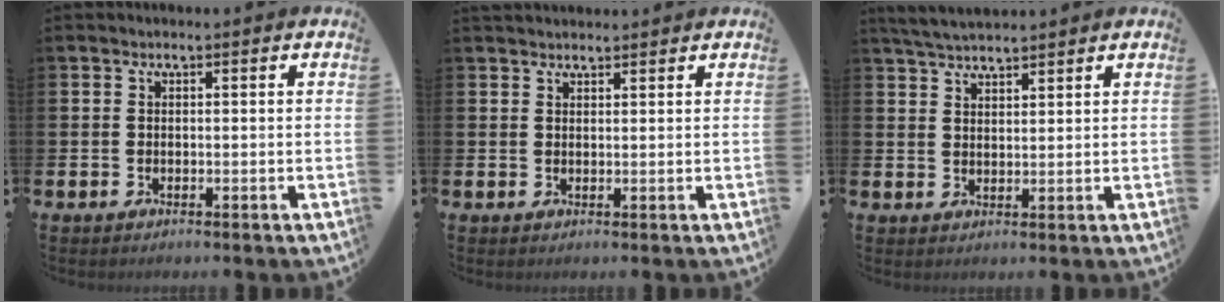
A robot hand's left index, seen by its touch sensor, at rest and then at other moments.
{"total": 1.6, "force": [1.6, 0.4, 0.0], "torque": [0.007, -0.005, 0.027]}
{"total": 4.0, "force": [3.8, 0.5, 1.0], "torque": [-0.027, -0.011, 0.071]}